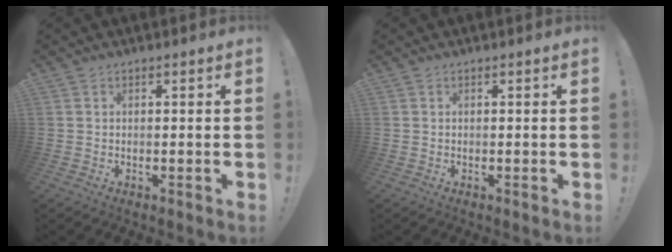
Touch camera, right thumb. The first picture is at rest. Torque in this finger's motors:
{"motor_torque": [0.00, 0.00, 0.00, 0.00, 0.00]}